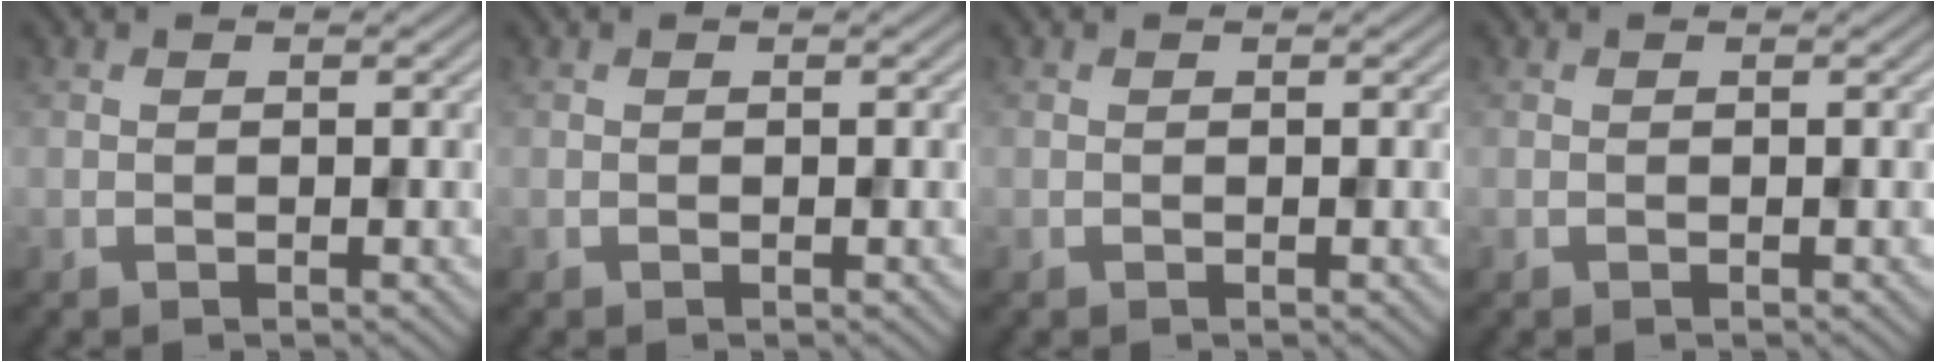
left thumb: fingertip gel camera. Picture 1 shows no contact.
{"total": 0.0}
{"total": 0.0}
{"total": 0.0}